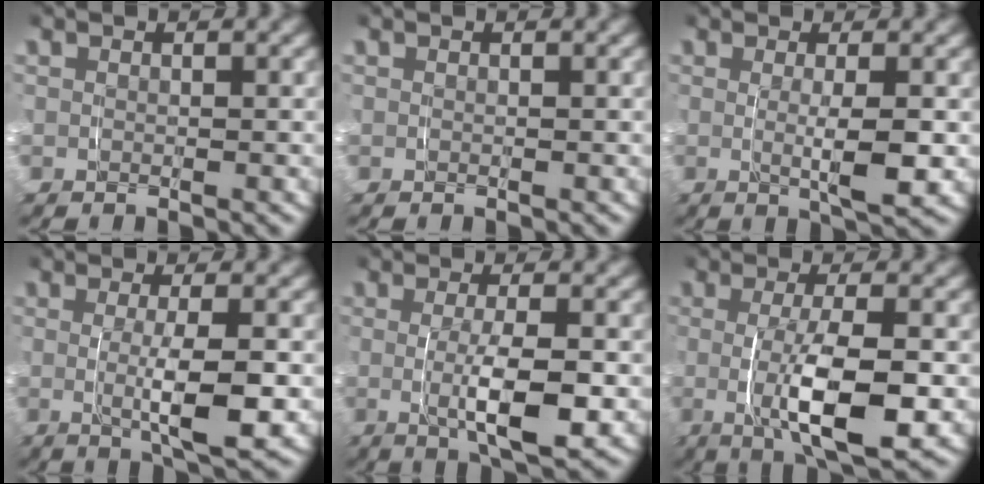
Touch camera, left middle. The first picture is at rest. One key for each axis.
{"total": 0.0}
{"total": 3.5, "fx": 0.1, "fy": 0.1, "fz": 3.5, "tx": -0.054, "ty": -0.010, "tz": 0.006}
{"total": 4.8, "fx": -0.1, "fy": 0.5, "fz": 4.8, "tx": -0.077, "ty": -0.010, "tz": 0.002}
{"total": 5.0, "fx": -0.4, "fy": 0.8, "fz": 4.9, "tx": -0.082, "ty": -0.011, "tz": -0.003}
{"total": 7.1, "fx": -1.0, "fy": 1.8, "fz": 6.8, "tx": -0.110, "ty": -0.008, "tz": -0.011}